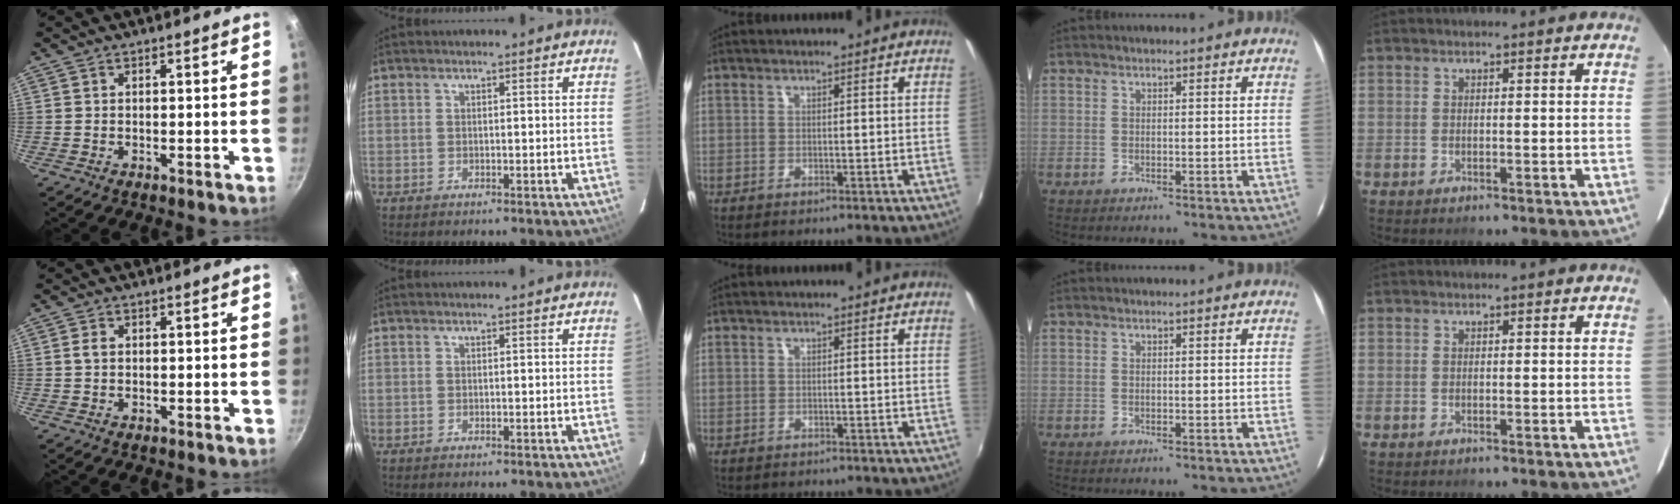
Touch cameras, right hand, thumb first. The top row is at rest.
{"thumb": {"total": 1.5, "force": [0.2, 1.1, 1.0], "torque": [-0.019, 0.005, 0.002]}, "middle": {"total": 1.0, "force": [-0.9, 0.4, 0.1], "torque": [-0.007, 0.000, -0.014]}}